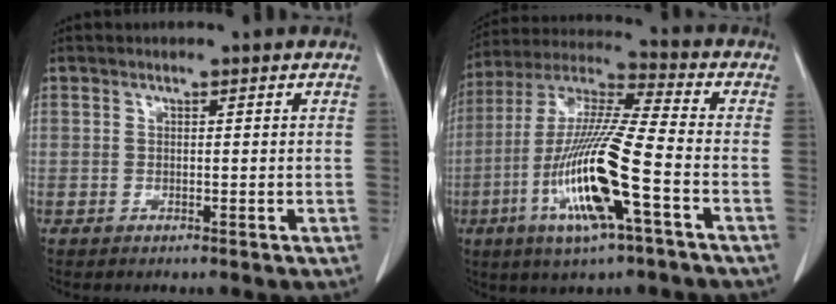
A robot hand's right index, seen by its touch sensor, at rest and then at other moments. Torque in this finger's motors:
{"motor_torque": [2.14, 0.00, 1.02, 0.21]}